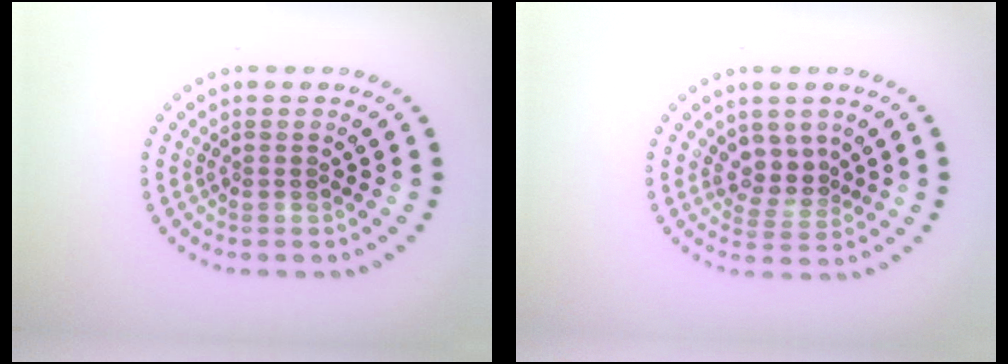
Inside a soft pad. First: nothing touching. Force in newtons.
{"total": 2.7, "press": 2.0, "slide": 1.8}